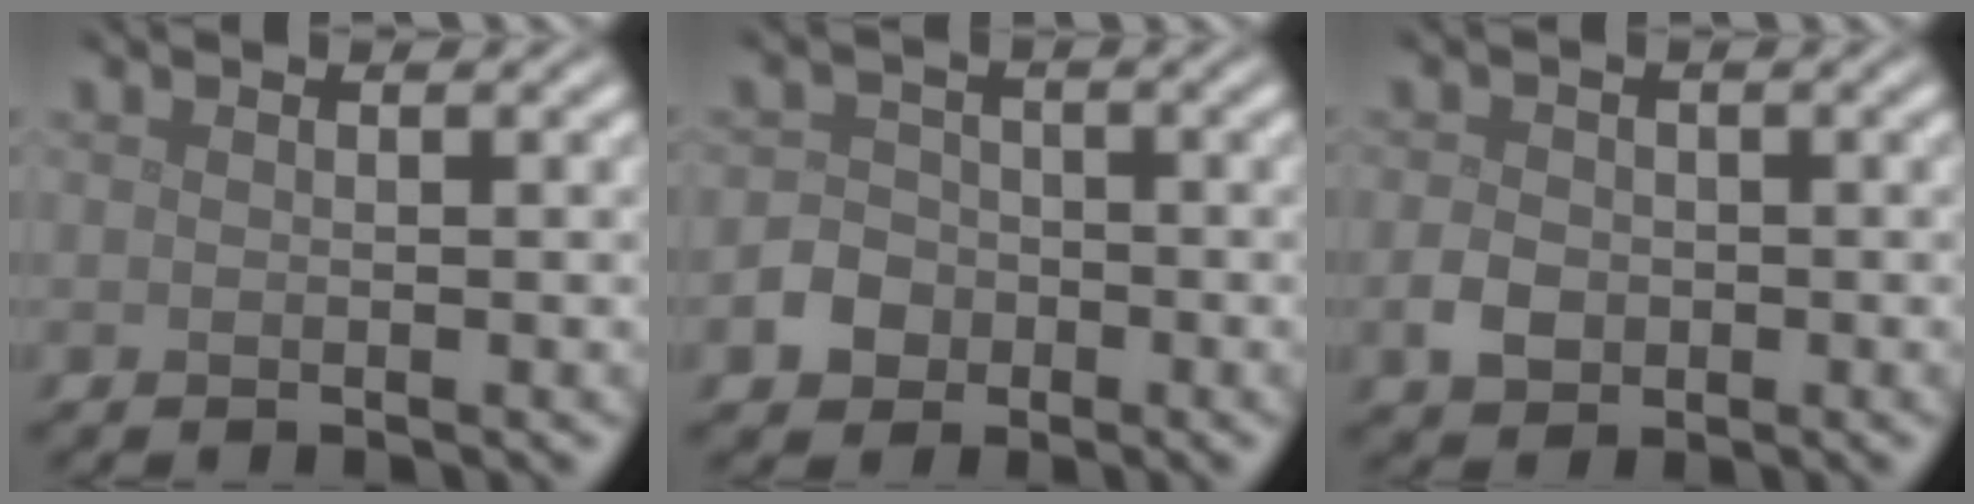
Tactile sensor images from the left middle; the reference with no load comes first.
{"total": 3.1, "force": [-1.4, 2.7, 0.8], "torque": [-0.002, -0.001, -0.031]}
{"total": 2.2, "force": [-0.6, 1.8, 1.1], "torque": [-0.019, -0.001, -0.017]}